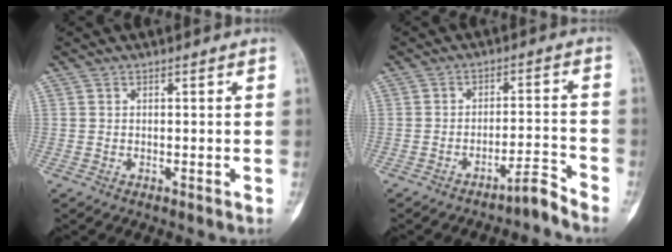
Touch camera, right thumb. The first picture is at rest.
{"total": 3.8, "force": [-3.6, -0.2, 1.2], "torque": [-0.016, 0.046, -0.057]}